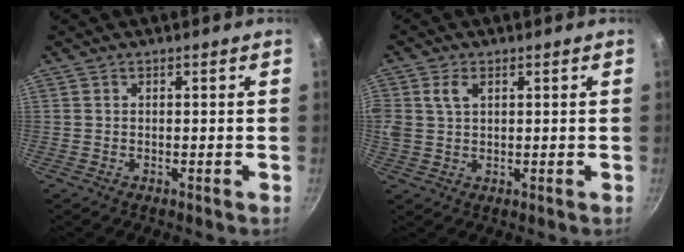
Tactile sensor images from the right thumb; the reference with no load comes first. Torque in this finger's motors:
{"motor_torque": [-0.09, 0.25, 0.41, 0.19, 0.08]}